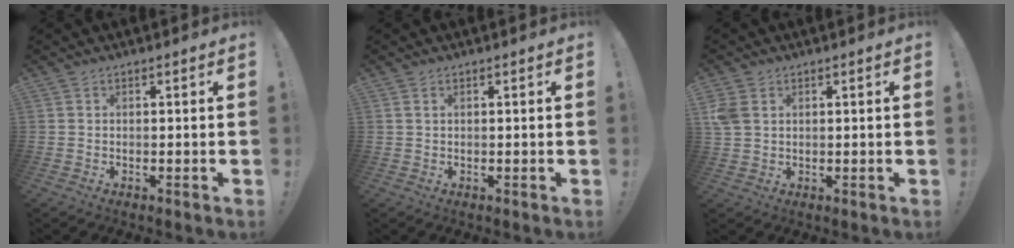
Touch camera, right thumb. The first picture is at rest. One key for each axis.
{"total": 1.0, "fx": 0.5, "fy": 0.2, "fz": 0.8, "tx": -0.018, "ty": 0.003, "tz": 0.010}
{"total": 4.8, "fx": 1.7, "fy": 3.5, "fz": 2.9, "tx": -0.062, "ty": 0.000, "tz": 0.037}